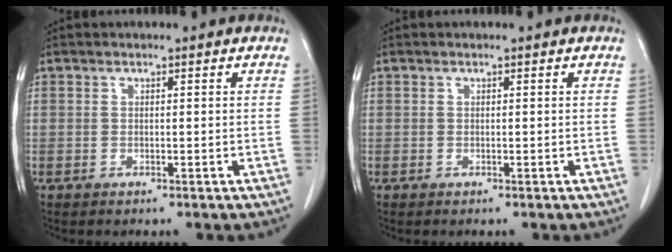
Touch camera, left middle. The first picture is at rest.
{"total": 0.0}